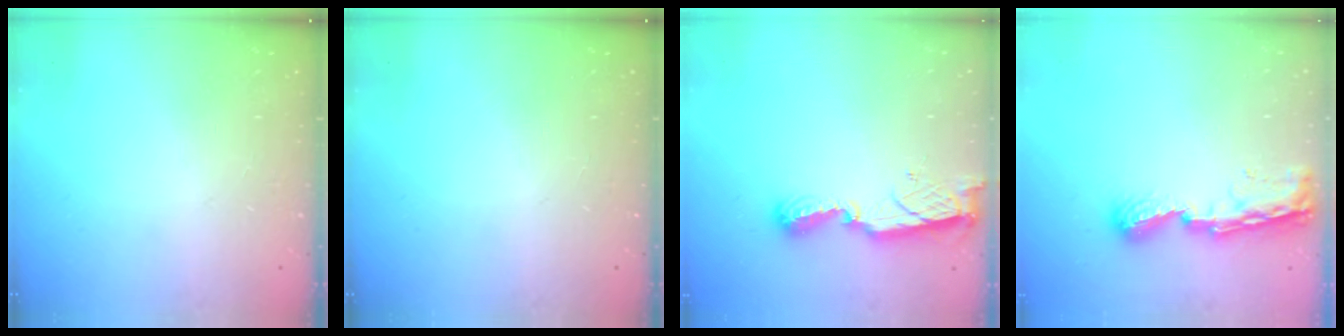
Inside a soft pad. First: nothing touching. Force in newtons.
{"total": 0.0}
{"total": 8.4, "press": 8.4, "slide": 0.8}
{"total": 8.9, "press": 8.9, "slide": 0.9}